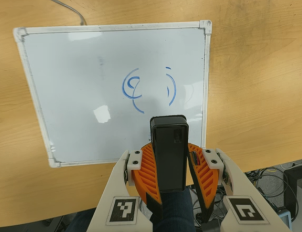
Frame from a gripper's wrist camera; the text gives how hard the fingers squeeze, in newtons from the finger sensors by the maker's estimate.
{"total": 8.9, "left": 9.1, "right": 8.8}